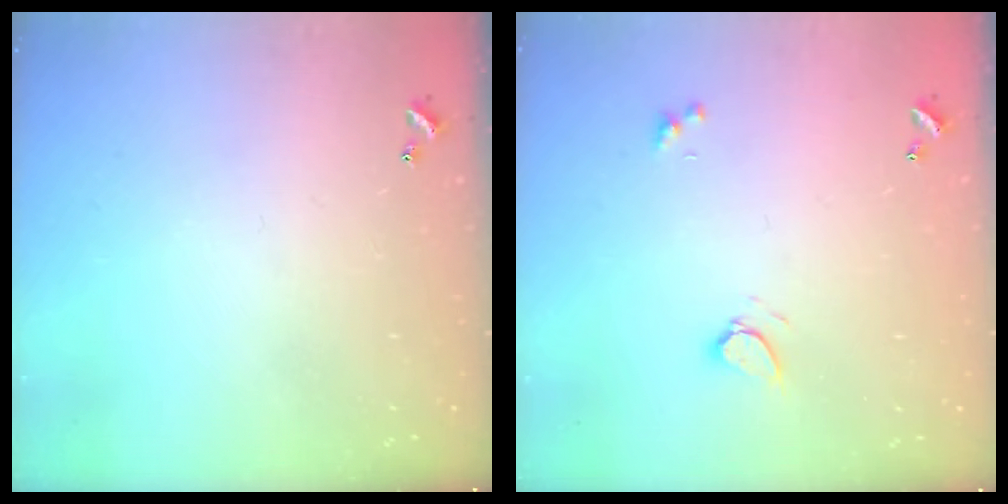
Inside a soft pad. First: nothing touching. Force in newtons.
{"total": 1.7, "press": 1.6, "slide": 0.3}